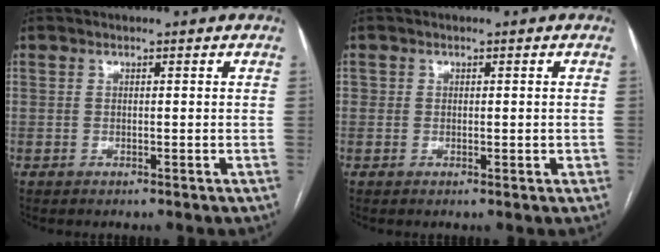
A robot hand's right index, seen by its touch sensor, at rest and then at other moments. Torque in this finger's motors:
{"motor_torque": [-0.30, 0.69, 0.12, 0.05]}